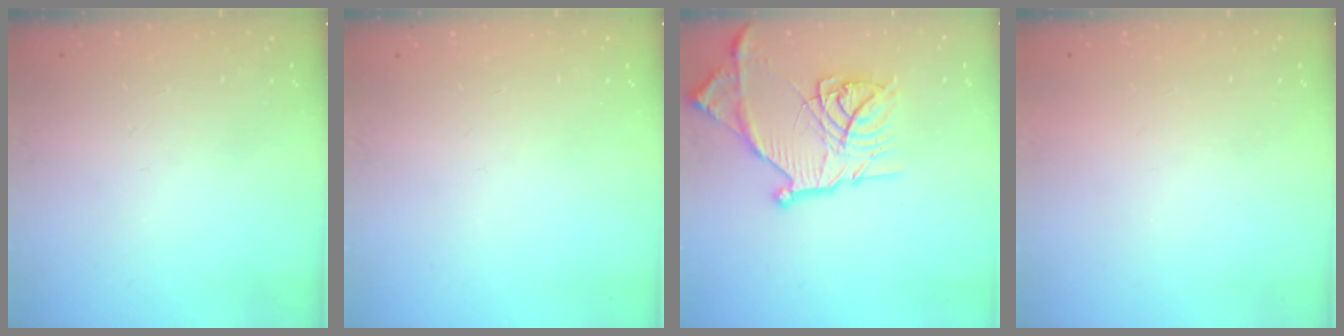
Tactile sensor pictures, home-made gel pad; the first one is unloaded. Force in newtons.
{"total": 0.0}
{"total": 20.3, "press": 20.2, "slide": 1.6}
{"total": 1.5, "press": 1.5, "slide": 0.1}